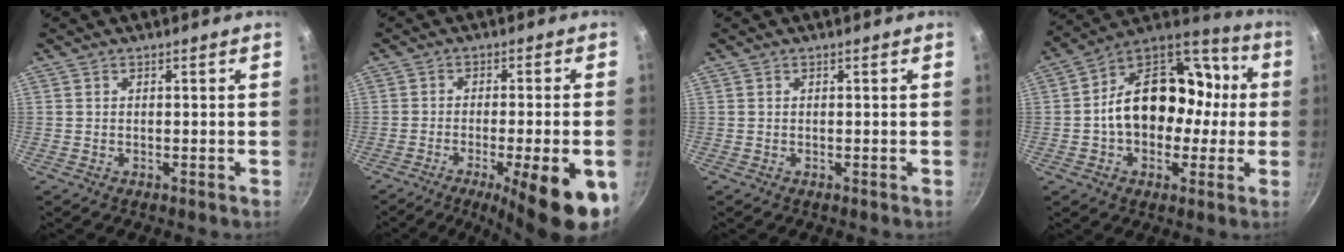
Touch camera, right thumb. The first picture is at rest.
{"total": 17.7, "force": [-8.1, 4.2, 15.1], "torque": [-0.163, 0.004, -0.106]}
{"total": 0.0}
{"total": 20.2, "force": [-0.1, 13.9, 14.7], "torque": [-0.190, 0.049, -0.006]}